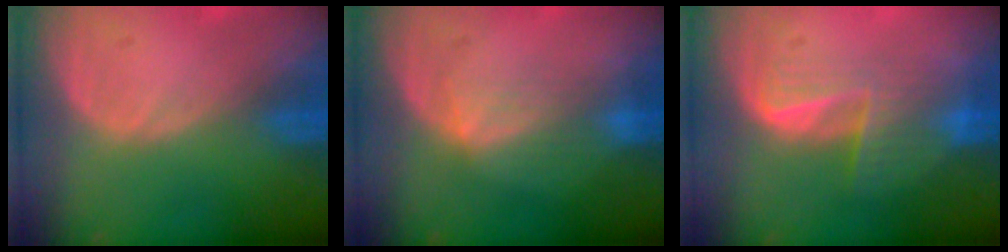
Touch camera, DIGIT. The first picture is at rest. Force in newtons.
{"total": 3.2, "press": 3.2, "slide": 0.4}
{"total": 5.9, "press": 5.6, "slide": 1.9}